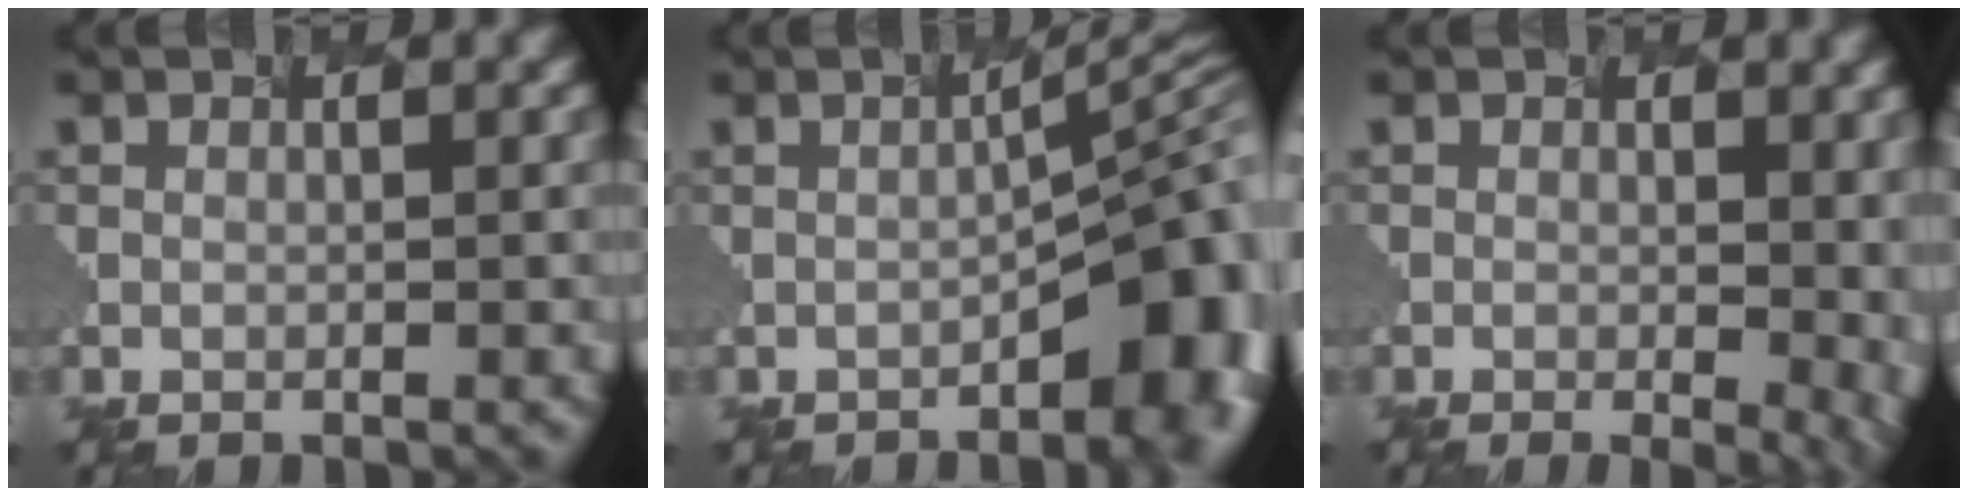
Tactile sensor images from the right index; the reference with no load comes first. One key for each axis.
{"total": 9.0, "fx": -2.7, "fy": 2.9, "fz": 8.1, "tx": -0.084, "ty": 0.003, "tz": -0.027}
{"total": 5.9, "fx": -0.3, "fy": 2.7, "fz": 5.3, "tx": -0.020, "ty": -0.005, "tz": 0.007}